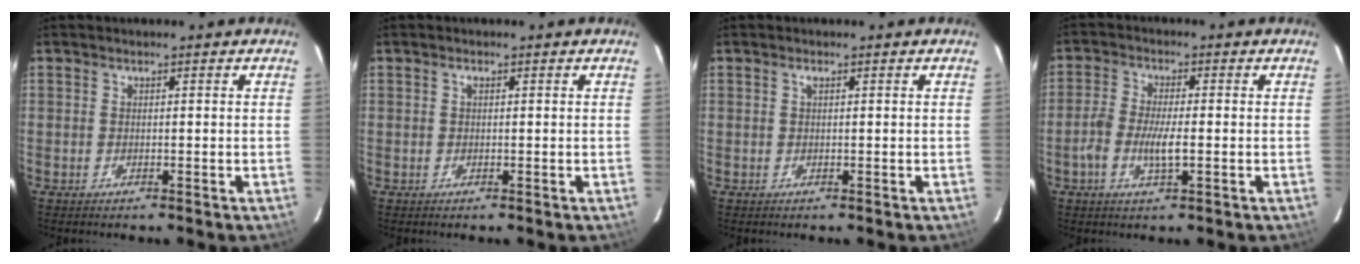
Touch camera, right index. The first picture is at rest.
{"total": 0.5, "force": [0.2, 0.3, 0.4], "torque": [-0.007, 0.004, 0.002]}
{"total": 0.5, "force": [0.3, 0.2, 0.4], "torque": [-0.008, 0.004, 0.004]}
{"total": 5.4, "force": [-1.5, 1.5, 4.9], "torque": [-0.107, 0.002, -0.034]}